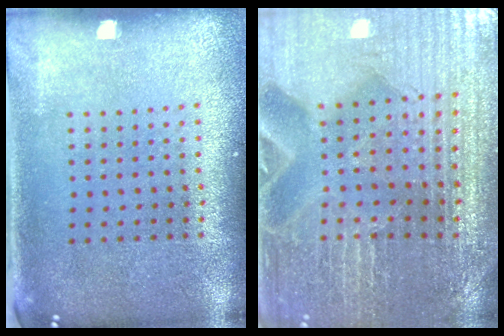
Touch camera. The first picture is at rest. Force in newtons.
{"total": 3.4, "press": 3.4, "slide": 0.3}